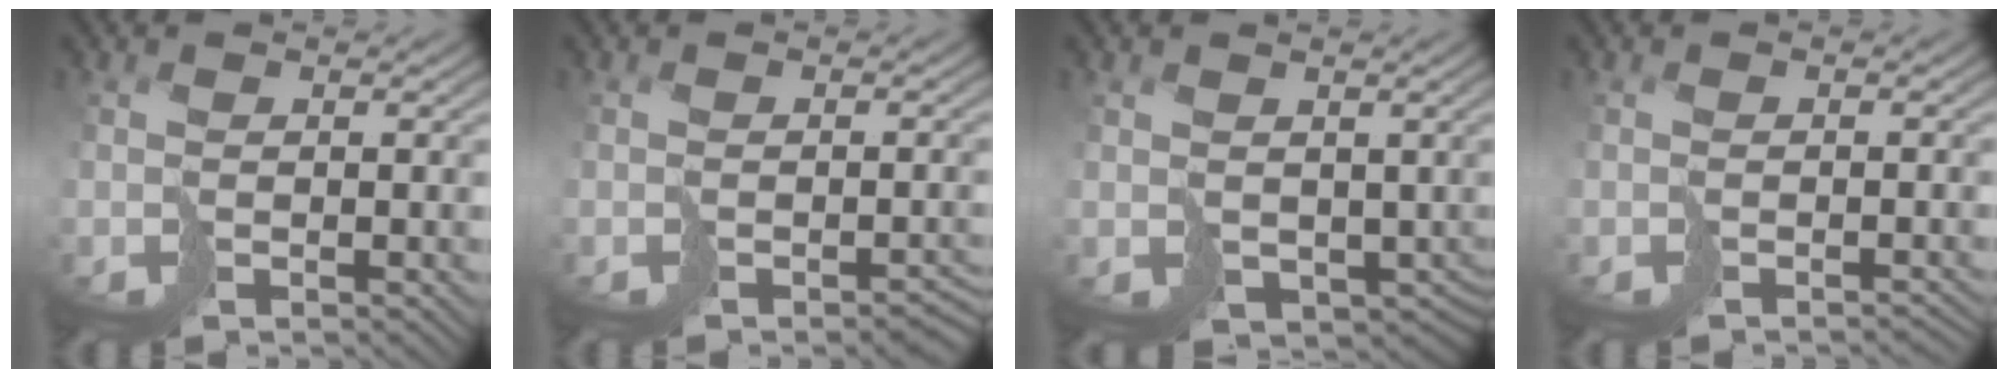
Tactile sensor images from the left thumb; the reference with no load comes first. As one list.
[{"total": 2.1, "force": [-1.4, 0.8, 1.3], "torque": [-0.014, -0.001, -0.017]}, {"total": 5.0, "force": [0.2, 4.0, 3.1], "torque": [-0.074, -0.032, 0.011]}, {"total": 1.3, "force": [-1.2, 0.2, 0.5], "torque": [-0.004, -0.001, -0.018]}]